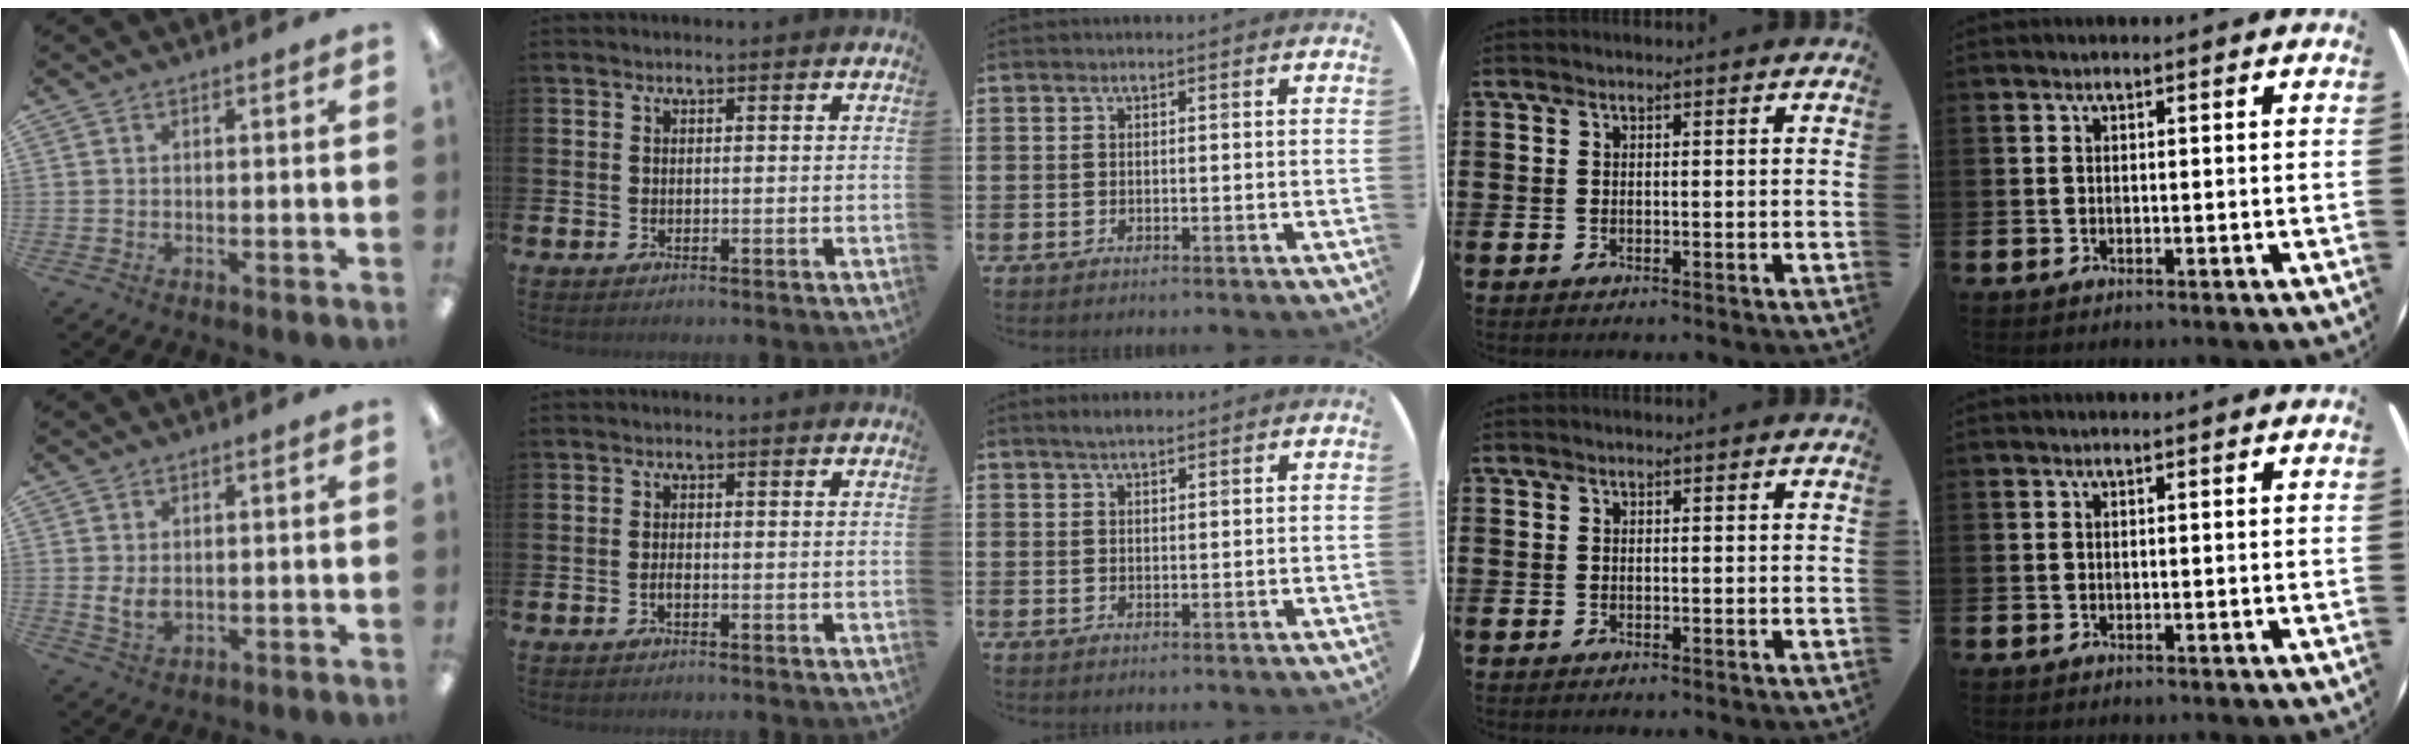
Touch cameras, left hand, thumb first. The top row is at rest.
{"thumb": {"total": 3.8, "force": [0.5, 2.4, 2.9], "torque": [-0.060, -0.007, 0.006]}, "index": {"total": 0.9, "force": [-0.5, 0.2, 0.7], "torque": [-0.016, -0.003, -0.008]}, "middle": {"total": 1.8, "force": [1.5, 0.4, 0.9], "torque": [-0.018, 0.004, 0.027]}}